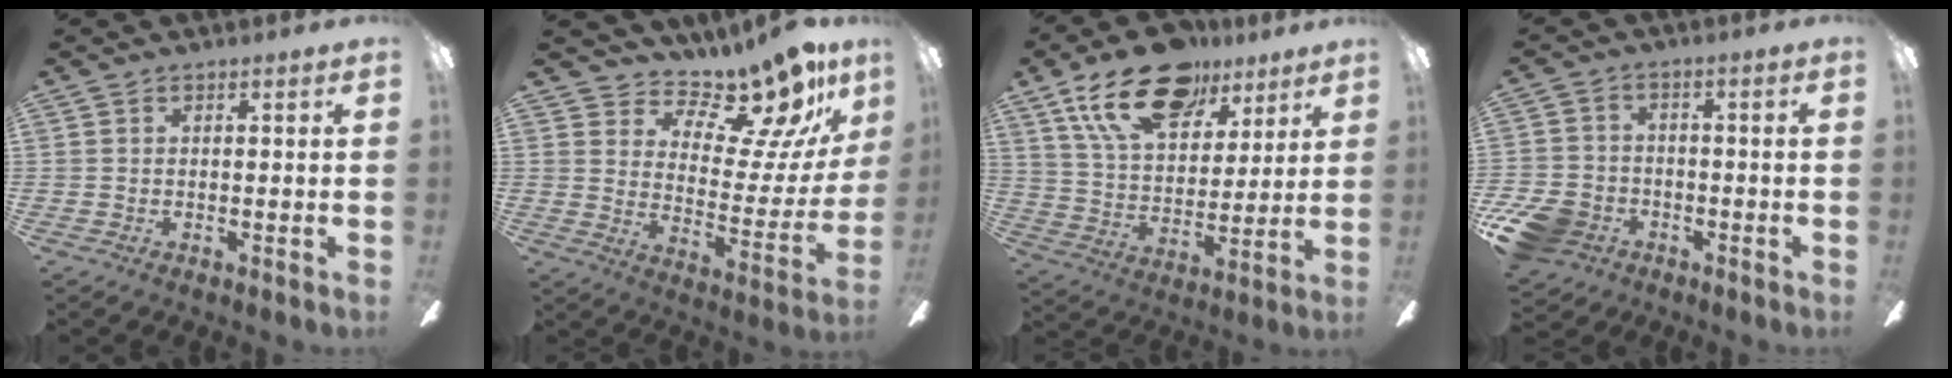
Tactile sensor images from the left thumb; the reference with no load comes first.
{"total": 15.6, "force": [12.8, 6.3, 6.5], "torque": [-0.098, -0.111, 0.216]}
{"total": 20.2, "force": [12.6, 10.9, 11.4], "torque": [-0.196, -0.051, 0.225]}
{"total": 9.9, "force": [-5.4, 7.3, 4.0], "torque": [-0.096, 0.039, -0.097]}